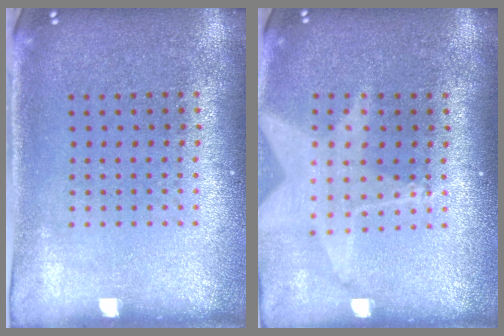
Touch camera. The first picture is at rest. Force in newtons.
{"total": 1.8, "press": 1.5, "slide": 1.0}